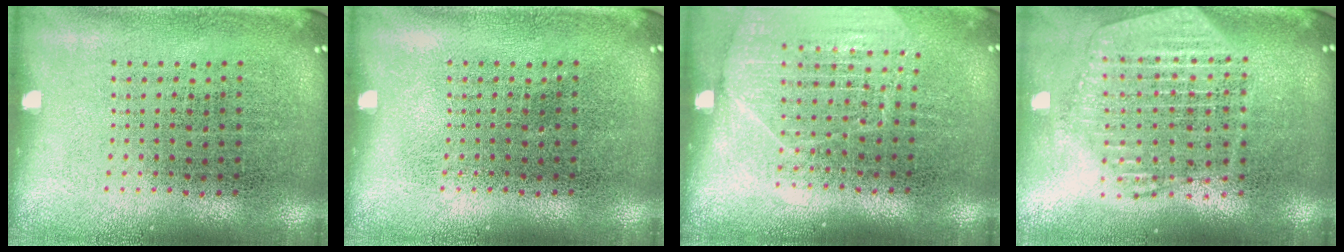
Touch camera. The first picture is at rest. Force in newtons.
{"total": 0.0}
{"total": 1.6, "press": 1.6, "slide": 0.3}
{"total": 2.3, "press": 2.0, "slide": 1.1}